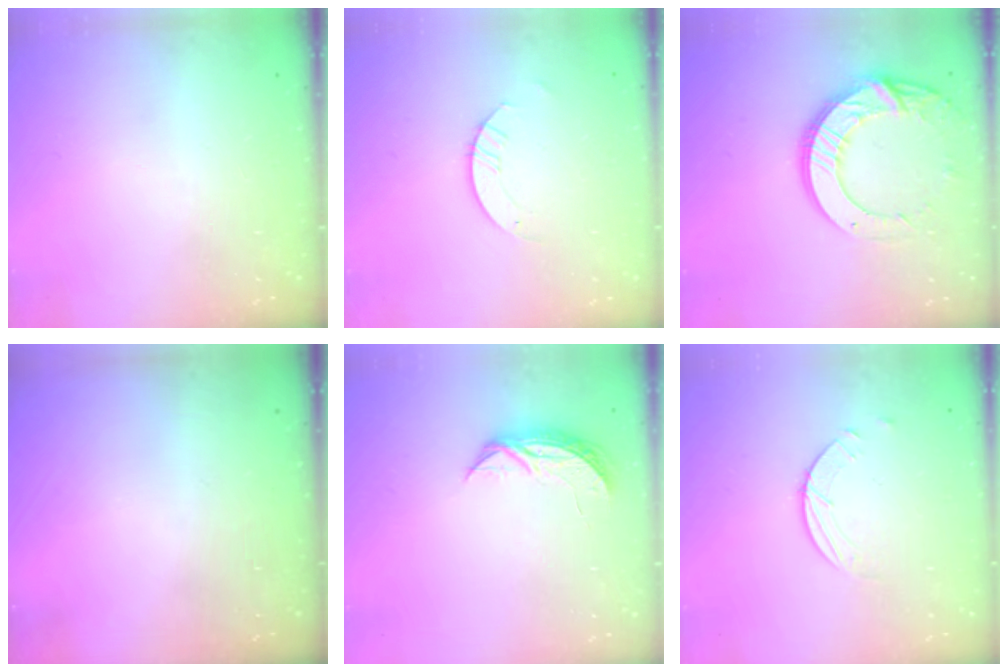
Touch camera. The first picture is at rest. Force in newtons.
{"total": 2.9, "press": 2.9, "slide": 0.3}
{"total": 16.7, "press": 16.7, "slide": 1.4}
{"total": 0.0}
{"total": 5.8, "press": 5.8, "slide": 0.6}
{"total": 2.6, "press": 2.6, "slide": 0.3}